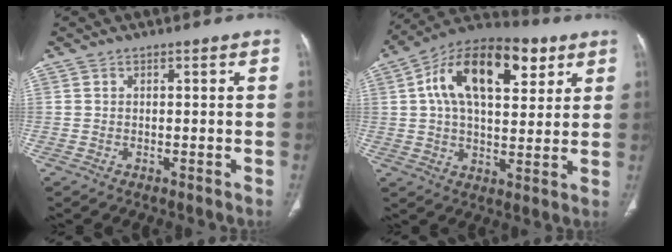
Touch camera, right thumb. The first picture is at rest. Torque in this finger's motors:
{"motor_torque": [0.49, 1.99, 0.29, 0.23, 0.30]}